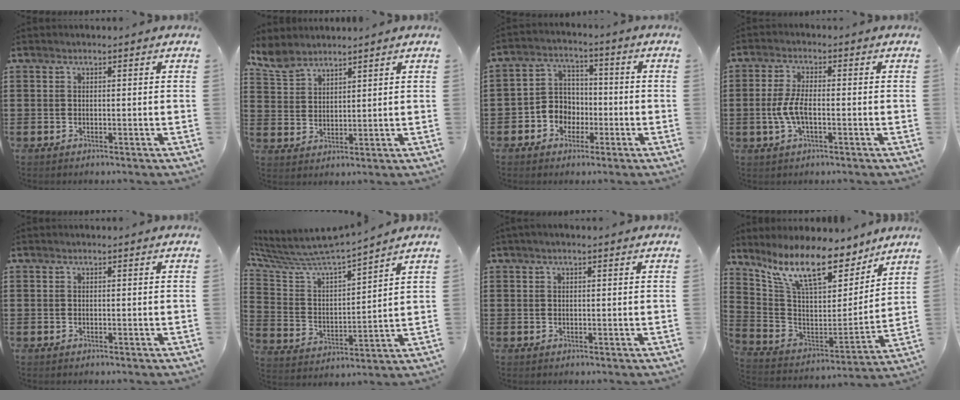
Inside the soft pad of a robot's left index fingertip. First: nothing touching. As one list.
[{"total": 4.7, "force": [4.3, 1.6, 1.2], "torque": [-0.039, -0.010, 0.082]}, {"total": 5.1, "force": [-2.0, 4.5, 1.4], "torque": [-0.047, 0.009, -0.042]}, {"total": 4.8, "force": [-1.0, 1.7, 4.4], "torque": [-0.103, -0.004, -0.025]}, {"total": 0.0}, {"total": 7.3, "force": [7.0, 0.5, 2.1], "torque": [-0.078, -0.055, 0.116]}, {"total": 0.8, "force": [0.4, 0.1, 0.6], "torque": [-0.013, 0.002, 0.007]}, {"total": 12.7, "force": [9.5, 3.3, 7.6], "torque": [-0.176, -0.052, 0.165]}]